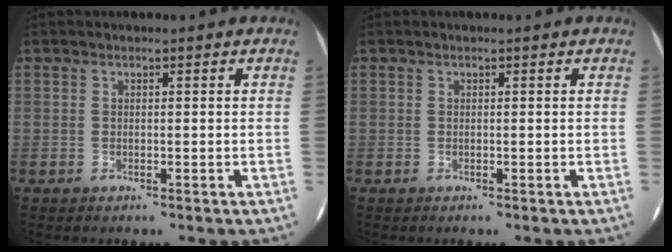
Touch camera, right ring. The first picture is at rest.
{"total": 0.0}